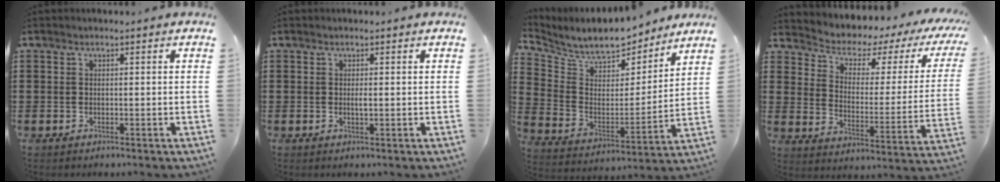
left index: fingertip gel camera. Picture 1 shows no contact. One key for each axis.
{"total": 1.1, "fx": 0.1, "fy": 0.2, "fz": 1.0, "tx": -0.020, "ty": -0.003, "tz": 0.002}
{"total": 8.6, "fx": 8.1, "fy": 2.3, "fz": 2.0, "tx": -0.077, "ty": -0.057, "tz": 0.139}
{"total": 3.7, "fx": 2.7, "fy": 2.0, "fz": 1.5, "tx": -0.052, "ty": -0.025, "tz": 0.036}